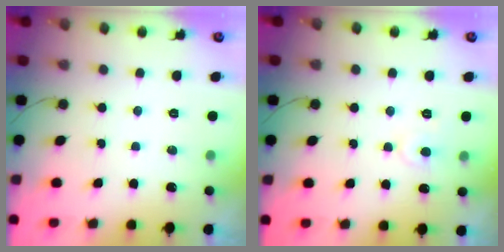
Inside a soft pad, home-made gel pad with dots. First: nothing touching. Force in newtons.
{"total": 4.1, "press": 4.1, "slide": 0.6}